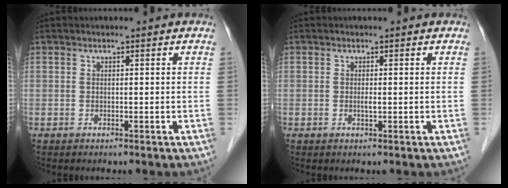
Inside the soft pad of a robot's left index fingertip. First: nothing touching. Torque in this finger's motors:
{"motor_torque": [0.28, 0.23, 0.01, 0.00]}